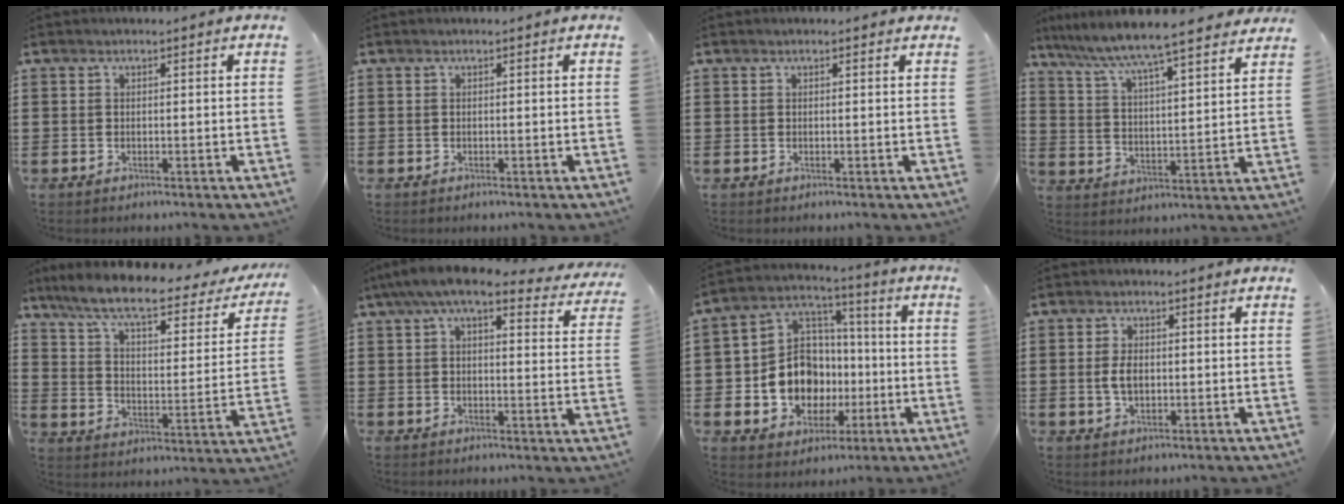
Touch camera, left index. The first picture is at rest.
{"total": 0.0}
{"total": 0.0}
{"total": 6.1, "force": [5.7, -0.3, 2.2], "torque": [-0.071, -0.041, 0.091]}
{"total": 8.1, "force": [6.3, 1.1, 5.0], "torque": [-0.121, -0.034, 0.103]}
{"total": 7.9, "force": [6.2, 1.4, 4.6], "torque": [-0.109, -0.013, 0.111]}
{"total": 11.2, "force": [-2.9, 9.8, 4.5], "torque": [-0.110, 0.014, -0.050]}
{"total": 3.3, "force": [0.0, 1.9, 2.7], "torque": [-0.062, 0.004, -0.003]}